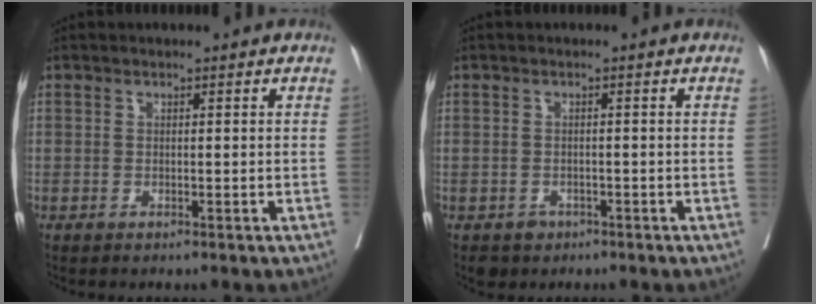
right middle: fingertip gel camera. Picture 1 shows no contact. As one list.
[{"total": 2.4, "force": [-1.4, 1.9, 0.4], "torque": [-0.004, 0.005, -0.019]}]